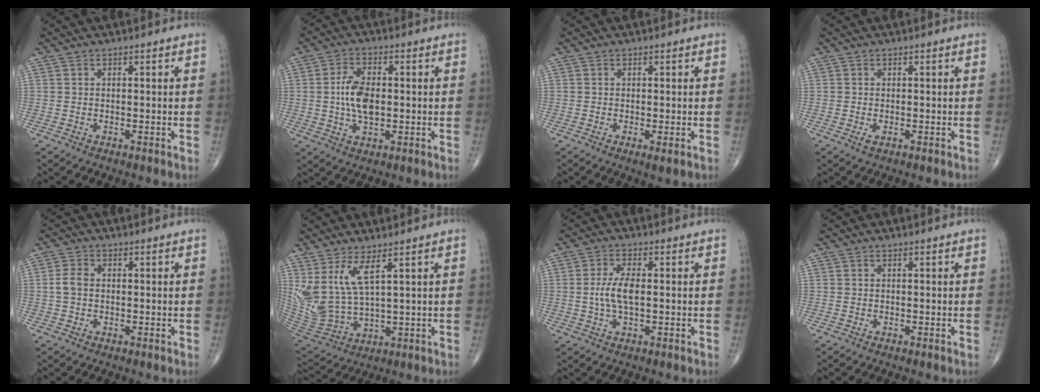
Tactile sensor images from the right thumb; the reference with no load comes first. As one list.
[{"total": 7.7, "force": [0.0, 4.1, 6.6], "torque": [-0.125, 0.002, 0.000]}, {"total": 1.5, "force": [-0.4, 0.2, 1.5], "torque": [-0.032, -0.009, -0.008]}, {"total": 0.9, "force": [-0.3, 0.4, 0.8], "torque": [-0.016, -0.003, -0.005]}, {"total": 2.9, "force": [0.0, 2.0, 2.1], "torque": [-0.047, 0.008, -0.004]}, {"total": 11.2, "force": [5.0, 3.8, 9.3], "torque": [-0.203, -0.041, 0.124]}, {"total": 5.4, "force": [0.0, 2.0, 5.0], "torque": [-0.112, 0.001, -0.003]}, {"total": 0.0}]